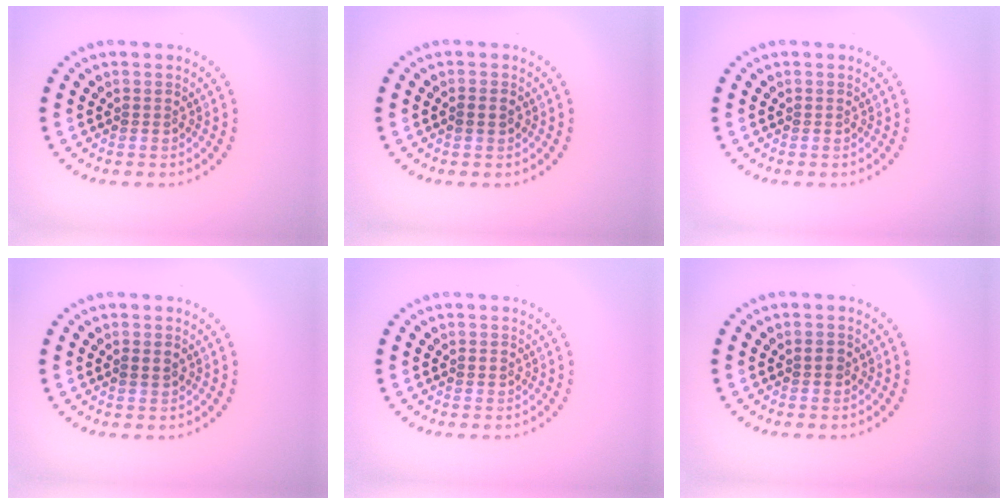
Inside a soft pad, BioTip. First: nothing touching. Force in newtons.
{"total": 1.1, "press": 1.1, "slide": 0.2}
{"total": 0.0}
{"total": 1.0, "press": 1.0, "slide": 0.1}
{"total": 0.8, "press": 0.8, "slide": 0.1}
{"total": 1.1, "press": 1.0, "slide": 0.2}